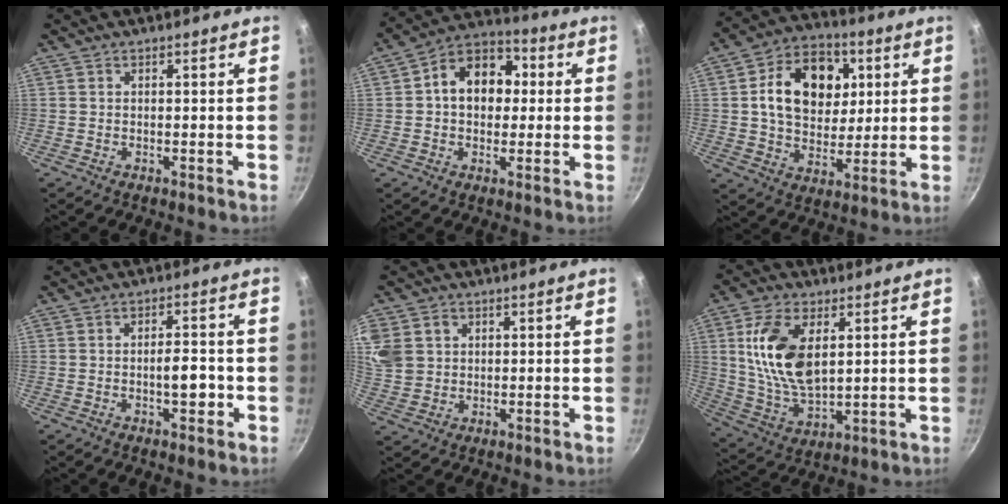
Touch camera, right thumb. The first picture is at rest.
{"total": 13.0, "force": [1.5, 9.7, 8.5], "torque": [-0.087, 0.027, 0.003]}
{"total": 17.8, "force": [4.2, 13.2, 11.2], "torque": [-0.143, 0.003, 0.064]}
{"total": 5.1, "force": [-1.5, 2.2, 4.3], "torque": [-0.045, 0.015, -0.021]}
{"total": 12.8, "force": [3.3, 10.8, 6.0], "torque": [-0.145, 0.011, 0.073]}
{"total": 15.5, "force": [4.0, 8.5, 12.4], "torque": [-0.225, -0.018, 0.086]}